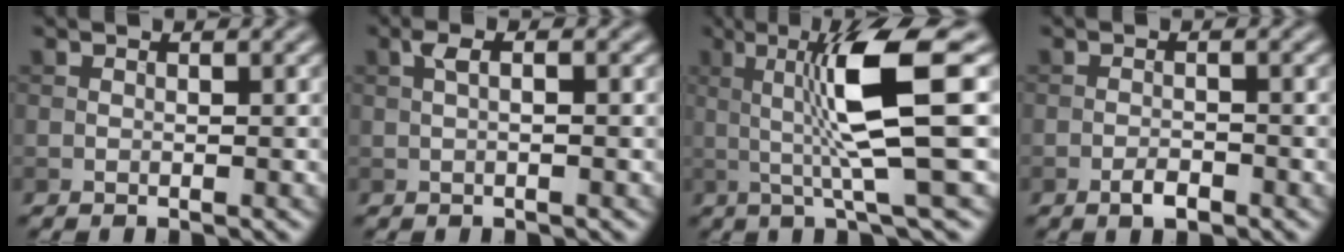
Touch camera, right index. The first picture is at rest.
{"total": 1.6, "force": [0.2, 0.4, 1.6], "torque": [-0.034, 0.005, 0.004]}
{"total": 8.7, "force": [1.1, 1.2, 8.6], "torque": [-0.140, 0.002, 0.023]}
{"total": 1.7, "force": [-1.1, 0.6, 1.2], "torque": [-0.021, 0.001, -0.021]}